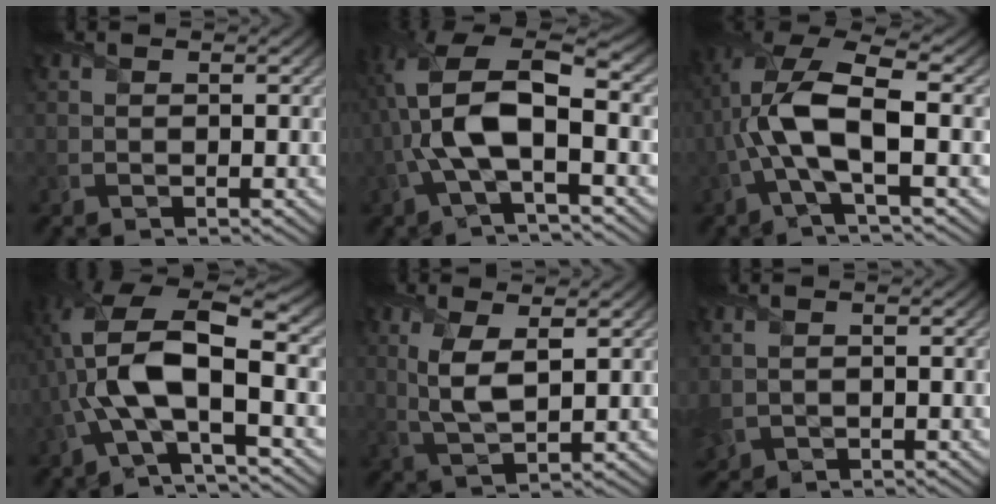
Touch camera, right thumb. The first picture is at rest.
{"total": 12.1, "force": [-1.2, 5.1, 10.9], "torque": [-0.249, 0.007, -0.027]}
{"total": 10.5, "force": [-1.0, 3.7, 9.8], "torque": [-0.217, 0.018, -0.027]}
{"total": 13.2, "force": [-1.7, 5.2, 12.1], "torque": [-0.272, 0.005, -0.039]}
{"total": 5.5, "force": [1.6, 2.0, 4.8], "torque": [-0.114, -0.004, 0.037]}
{"total": 1.9, "force": [-0.1, 1.4, 1.3], "torque": [-0.041, -0.005, 0.002]}